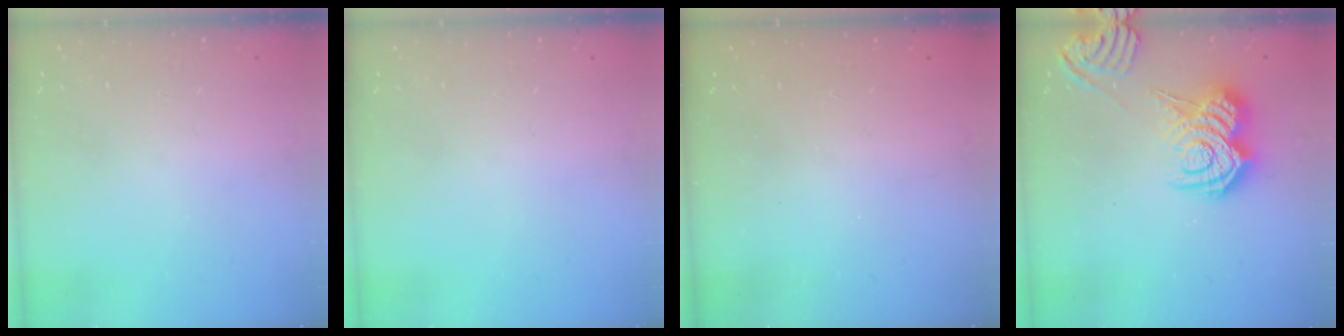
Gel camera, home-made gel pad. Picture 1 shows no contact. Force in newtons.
{"total": 0.0}
{"total": 2.4, "press": 2.3, "slide": 0.8}
{"total": 12.3, "press": 12.3, "slide": 0.6}